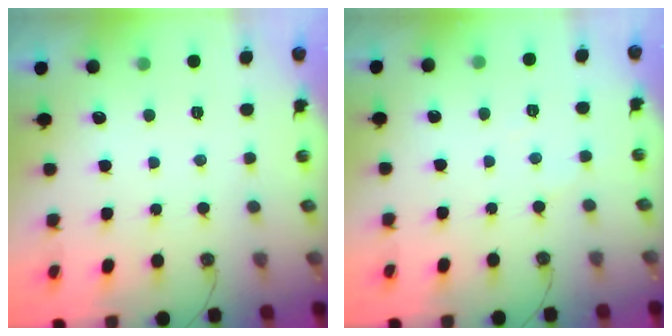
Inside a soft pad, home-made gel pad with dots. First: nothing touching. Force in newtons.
{"total": 4.4, "press": 4.4, "slide": 0.7}